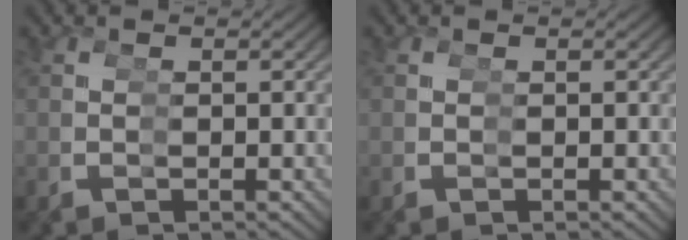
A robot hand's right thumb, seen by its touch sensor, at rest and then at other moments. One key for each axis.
{"total": 0.0}